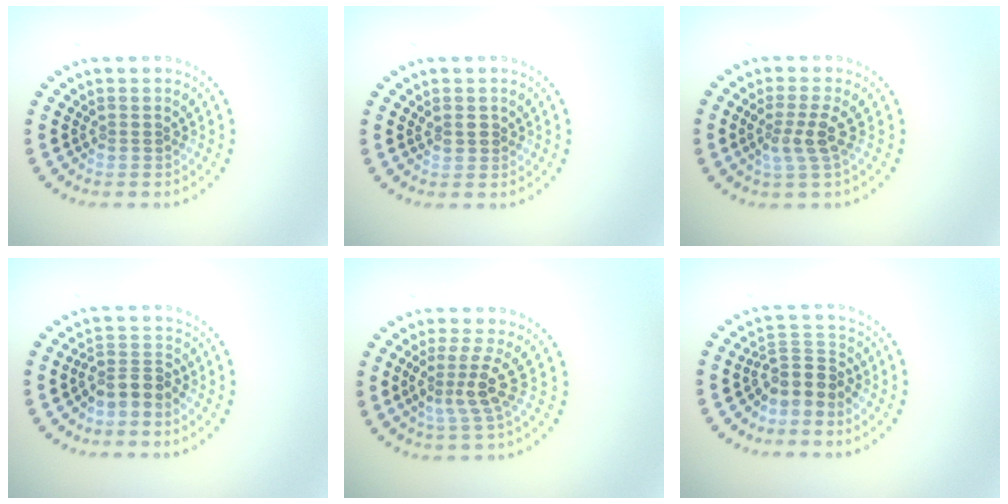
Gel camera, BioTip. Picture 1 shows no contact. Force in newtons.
{"total": 0.9, "press": 0.8, "slide": 0.4}
{"total": 2.6, "press": 2.0, "slide": 1.6}
{"total": 2.6, "press": 2.0, "slide": 1.7}
{"total": 3.1, "press": 2.2, "slide": 2.1}
{"total": 3.2, "press": 2.4, "slide": 2.1}